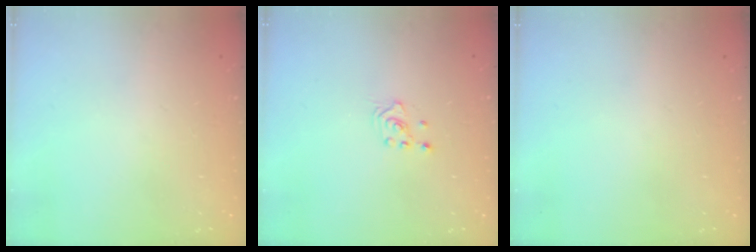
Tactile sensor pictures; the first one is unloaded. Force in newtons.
{"total": 1.6, "press": 1.5, "slide": 0.2}
{"total": 0.0}